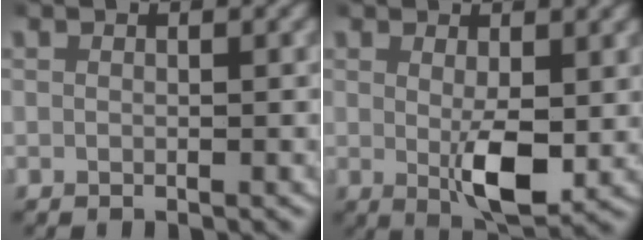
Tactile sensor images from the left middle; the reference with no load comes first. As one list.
[{"total": 4.4, "force": [0.1, 1.6, 4.1], "torque": [-0.068, -0.021, 0.008]}]